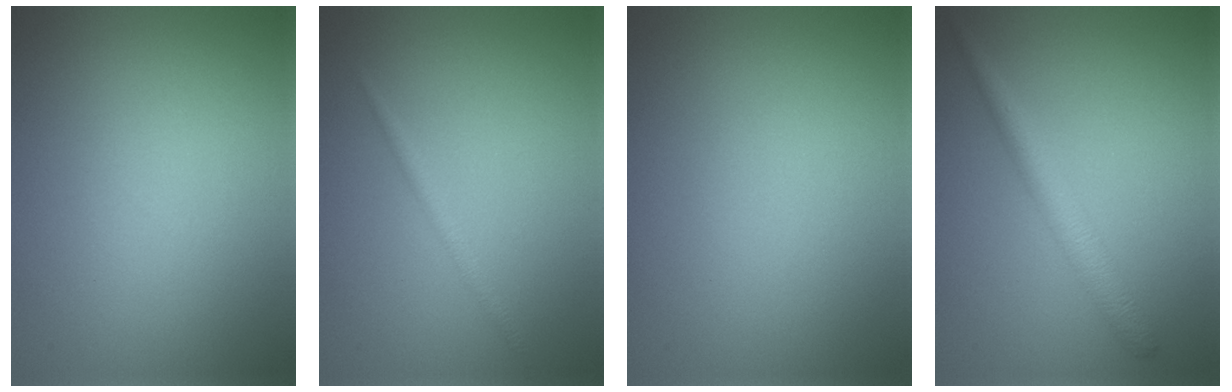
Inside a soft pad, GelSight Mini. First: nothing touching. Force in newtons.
{"total": 1.2, "press": 1.2, "slide": 0.1}
{"total": 0.0}
{"total": 2.9, "press": 2.9, "slide": 0.0}